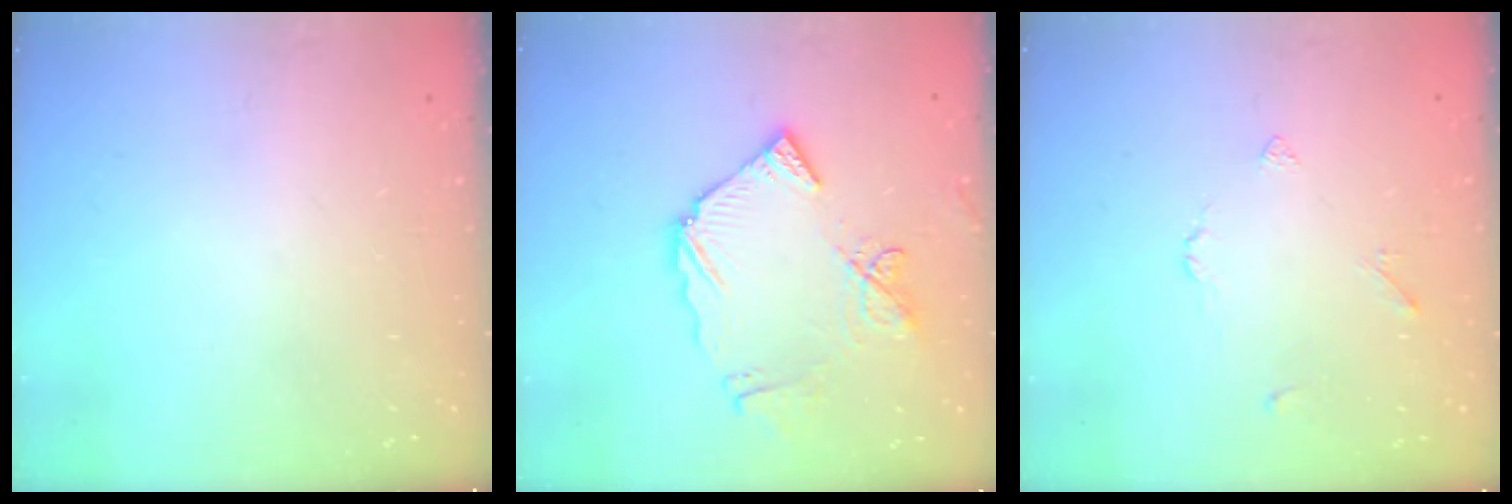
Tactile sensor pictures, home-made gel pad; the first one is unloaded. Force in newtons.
{"total": 12.9, "press": 12.8, "slide": 1.5}
{"total": 2.7, "press": 2.7, "slide": 0.5}